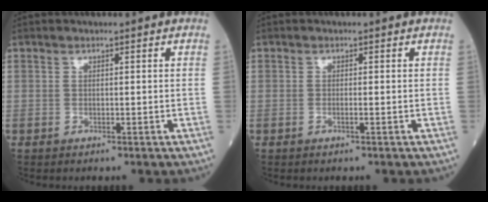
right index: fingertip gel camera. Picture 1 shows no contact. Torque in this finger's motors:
{"motor_torque": [-0.06, -0.07, -0.04, 0.00]}